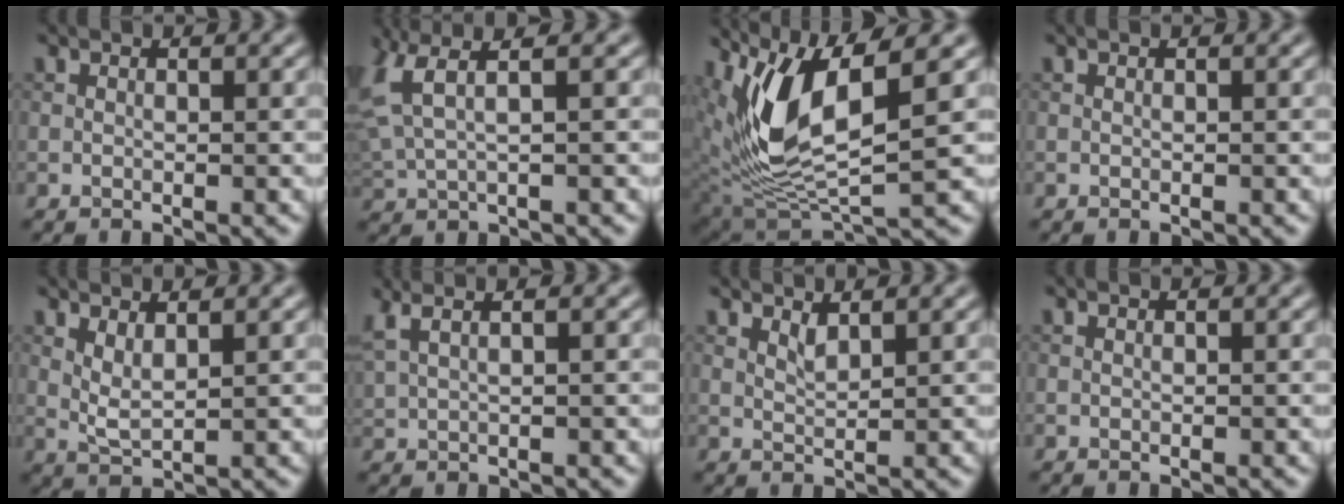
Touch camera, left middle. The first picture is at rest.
{"total": 4.7, "force": [2.6, 1.5, 3.7], "torque": [-0.094, 0.009, 0.055]}
{"total": 7.9, "force": [2.5, 3.2, 6.8], "torque": [-0.153, -0.019, 0.054]}
{"total": 0.0}
{"total": 1.9, "force": [1.1, 0.4, 1.5], "torque": [-0.036, -0.006, 0.025]}
{"total": 4.2, "force": [2.8, 1.7, 2.7], "torque": [-0.044, 0.027, 0.033]}
{"total": 1.2, "force": [1.0, 0.1, 0.7], "torque": [-0.016, 0.000, 0.017]}
{"total": 0.0}